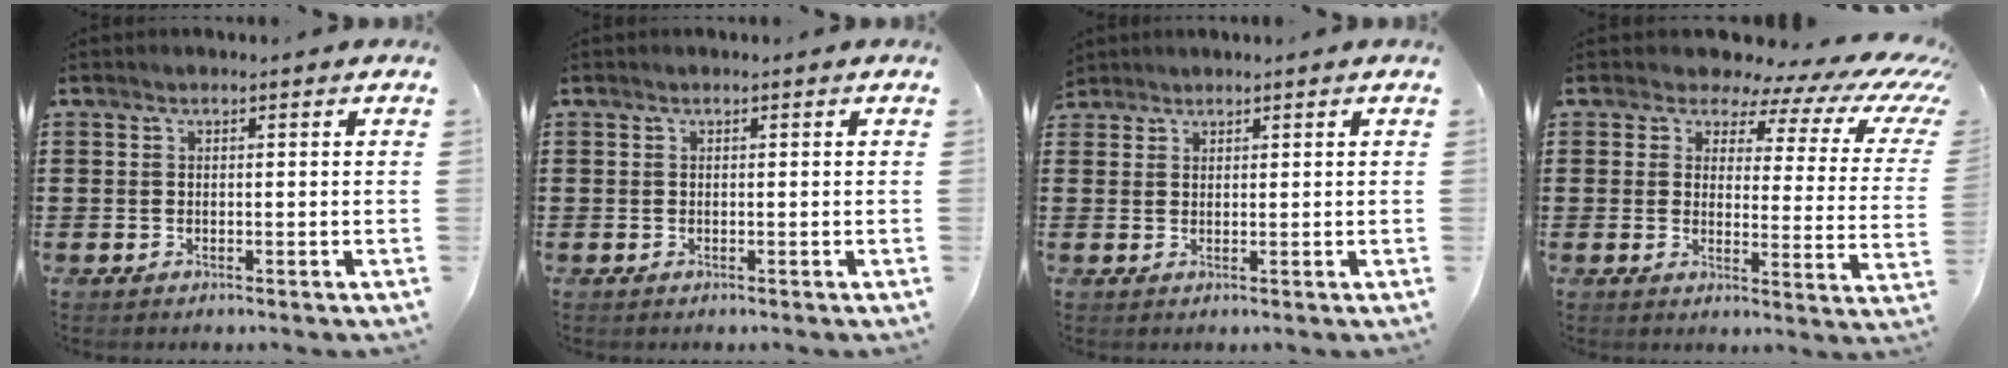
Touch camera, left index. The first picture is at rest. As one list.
[{"total": 0.0}, {"total": 1.5, "force": [1.4, 0.5, 0.0], "torque": [-0.003, 0.003, 0.028]}, {"total": 6.3, "force": [5.1, 2.4, 2.9], "torque": [-0.069, -0.031, 0.082]}]